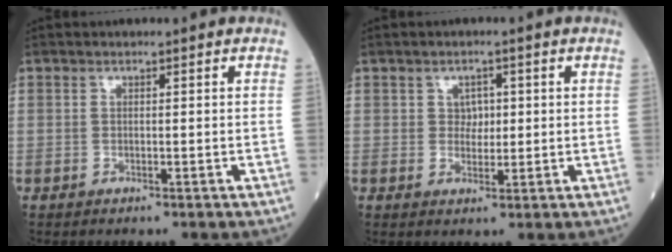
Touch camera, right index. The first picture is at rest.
{"total": 2.6, "force": [0.5, 1.9, 1.7], "torque": [-0.018, 0.000, 0.008]}